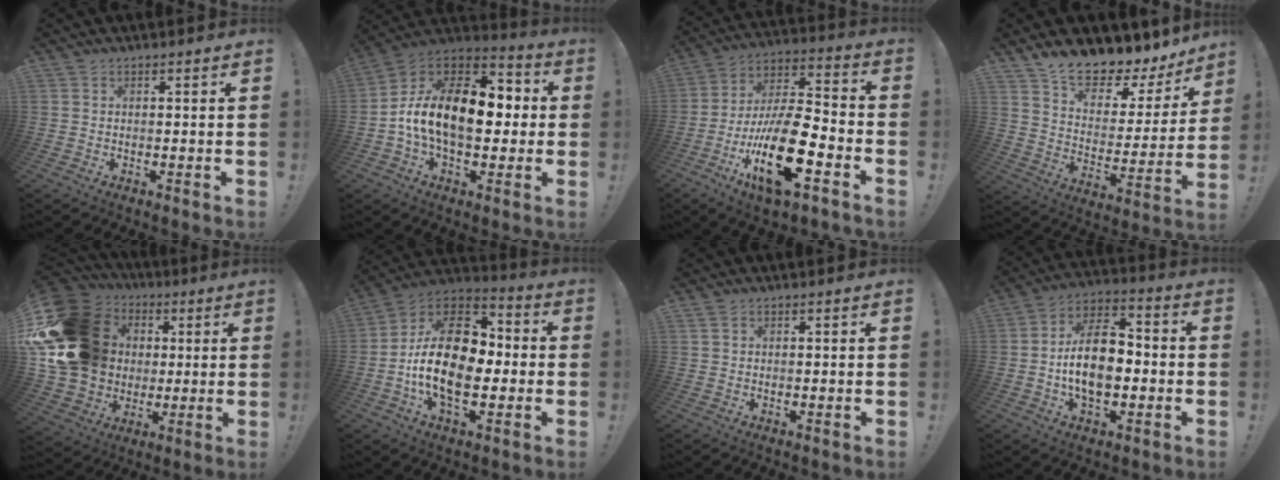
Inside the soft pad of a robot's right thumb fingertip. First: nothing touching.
{"total": 19.4, "force": [-0.7, 11.6, 15.6], "torque": [-0.273, 0.014, -0.008]}
{"total": 22.0, "force": [-9.1, 8.4, 18.1], "torque": [-0.341, 0.049, -0.145]}
{"total": 12.1, "force": [10.8, 3.4, 4.3], "torque": [-0.072, -0.103, 0.186]}
{"total": 24.6, "force": [3.7, 20.2, 13.4], "torque": [-0.233, -0.010, 0.114]}
{"total": 23.0, "force": [-2.6, 14.0, 18.0], "torque": [-0.320, 0.017, -0.037]}
{"total": 0.8, "force": [0.4, 0.5, 0.3], "torque": [-0.010, 0.004, 0.009]}
{"total": 15.7, "force": [-2.6, 9.5, 12.2], "torque": [-0.224, 0.016, -0.050]}